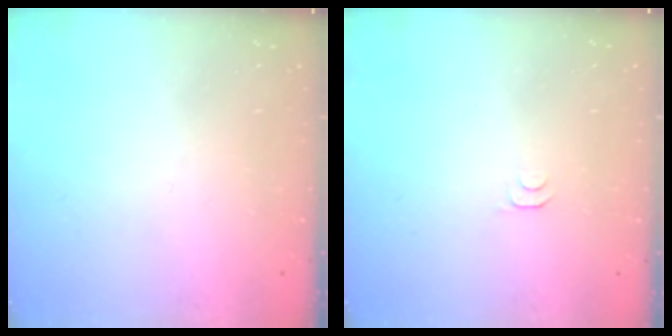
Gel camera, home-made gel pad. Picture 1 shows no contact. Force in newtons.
{"total": 3.5, "press": 3.4, "slide": 0.4}